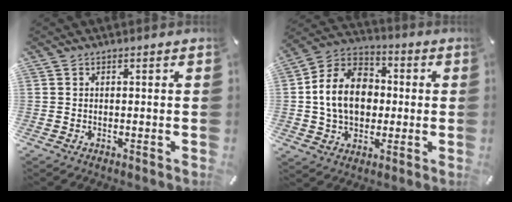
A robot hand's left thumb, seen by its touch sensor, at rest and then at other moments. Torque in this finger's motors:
{"motor_torque": [1.94, 3.04, 0.51, 0.04, 0.20]}